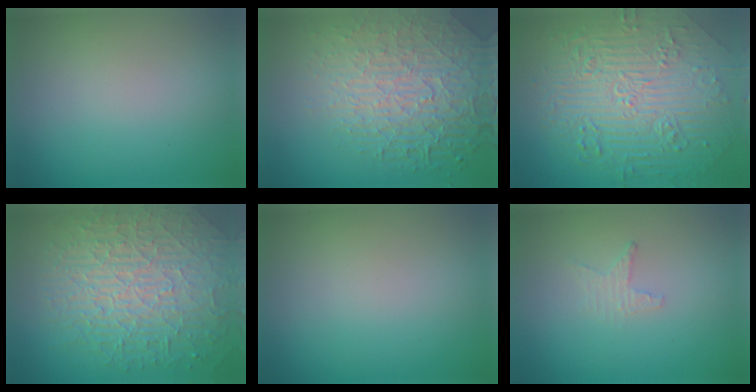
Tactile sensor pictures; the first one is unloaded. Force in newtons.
{"total": 8.4, "press": 5.7, "slide": 6.2}
{"total": 10.5, "press": 7.0, "slide": 7.8}
{"total": 9.8, "press": 6.4, "slide": 7.4}
{"total": 0.0}
{"total": 1.2, "press": 1.2, "slide": 0.4}